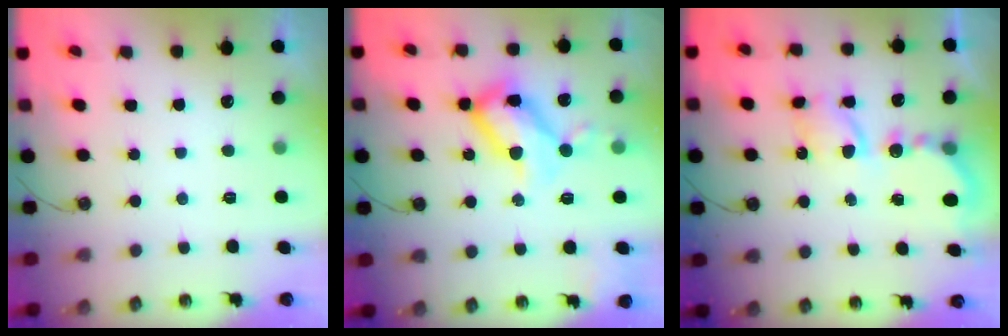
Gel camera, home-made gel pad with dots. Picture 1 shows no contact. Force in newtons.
{"total": 20.1, "press": 20.0, "slide": 1.8}
{"total": 6.1, "press": 6.0, "slide": 0.6}